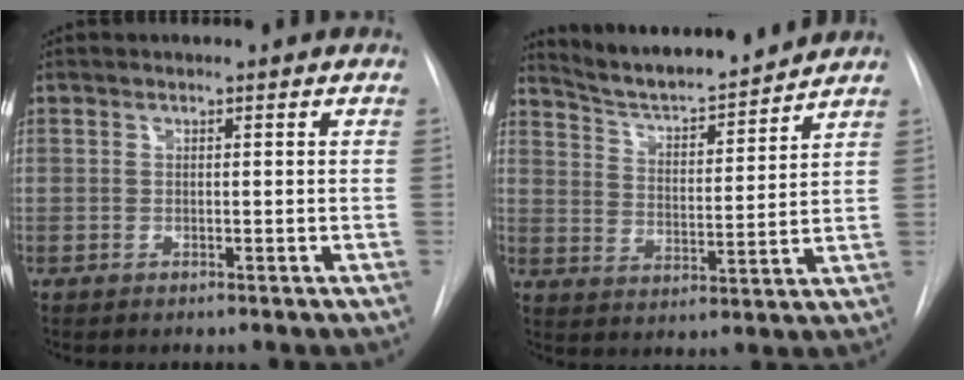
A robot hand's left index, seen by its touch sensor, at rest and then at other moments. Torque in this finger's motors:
{"motor_torque": [-0.50, -0.58, -0.13, 0.01]}